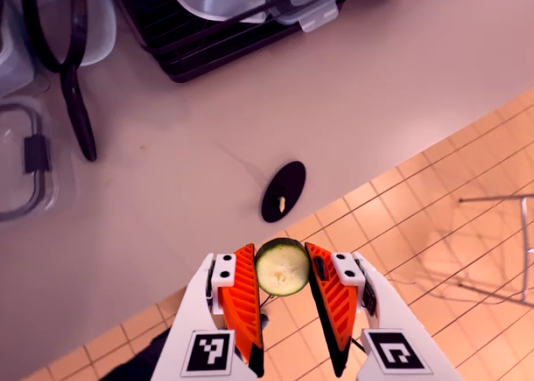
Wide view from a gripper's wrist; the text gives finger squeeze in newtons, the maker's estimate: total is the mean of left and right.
{"total": 10.0, "left": 10.3, "right": 9.8}